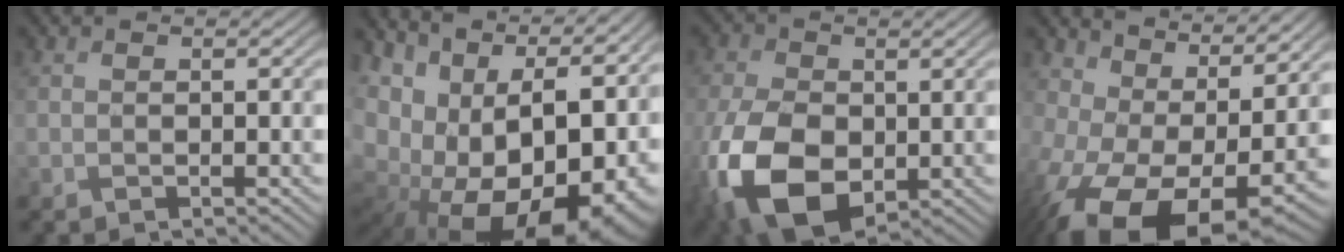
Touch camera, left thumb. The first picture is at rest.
{"total": 20.7, "force": [-4.7, 13.7, 14.8], "torque": [-0.219, -0.007, -0.034]}
{"total": 13.9, "force": [-3.2, 8.9, 10.2], "torque": [-0.279, -0.041, -0.051]}
{"total": 16.6, "force": [-1.0, 10.0, 13.2], "torque": [-0.284, -0.053, 0.014]}